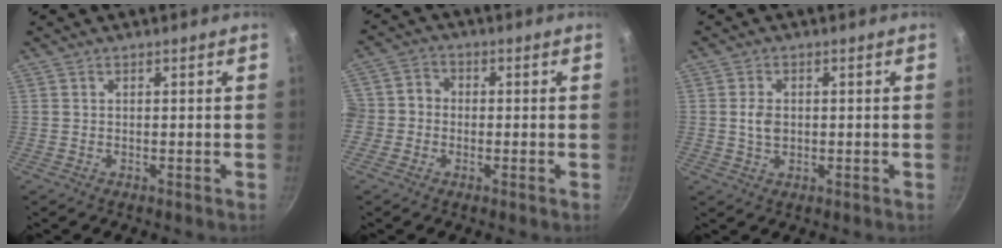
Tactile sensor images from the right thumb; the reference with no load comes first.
{"total": 5.0, "force": [-1.2, 4.6, 1.6], "torque": [-0.002, 0.014, -0.038]}
{"total": 3.5, "force": [0.1, 2.5, 2.4], "torque": [-0.036, 0.001, 0.002]}